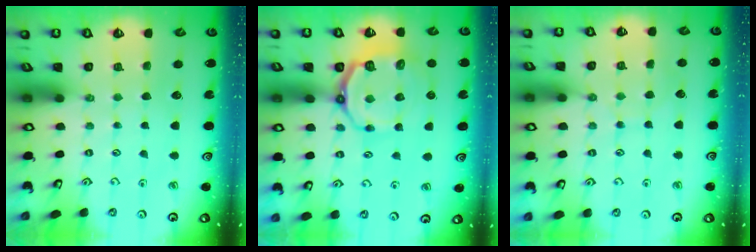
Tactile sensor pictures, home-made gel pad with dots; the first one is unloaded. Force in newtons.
{"total": 11.7, "press": 11.2, "slide": 3.5}
{"total": 6.0, "press": 6.0, "slide": 0.5}